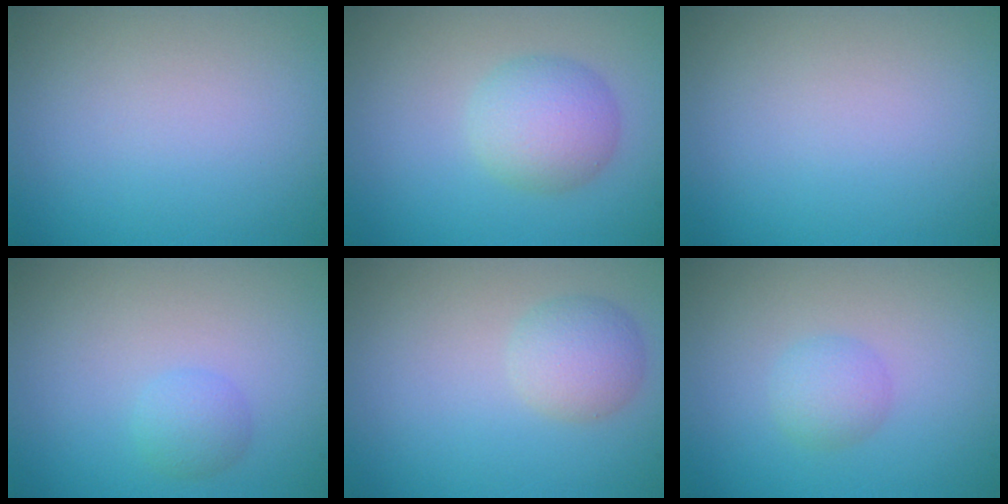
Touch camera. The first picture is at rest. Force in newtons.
{"total": 3.9, "press": 3.9, "slide": 0.1}
{"total": 0.0}
{"total": 1.5, "press": 1.5, "slide": 0.0}
{"total": 2.7, "press": 2.7, "slide": 0.1}
{"total": 1.8, "press": 1.8, "slide": 0.0}